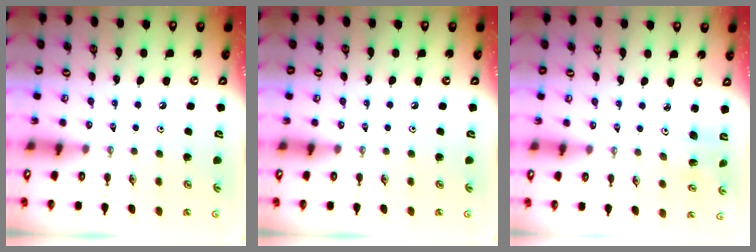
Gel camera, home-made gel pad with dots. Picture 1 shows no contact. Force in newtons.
{"total": 0.0}
{"total": 2.7, "press": 2.7, "slide": 0.3}